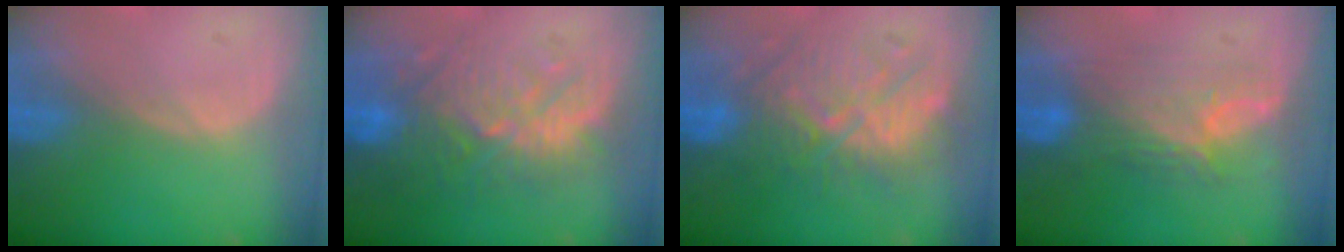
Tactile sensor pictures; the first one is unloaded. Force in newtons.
{"total": 10.3, "press": 9.8, "slide": 3.2}
{"total": 10.1, "press": 10.0, "slide": 0.4}
{"total": 7.3, "press": 7.2, "slide": 1.3}